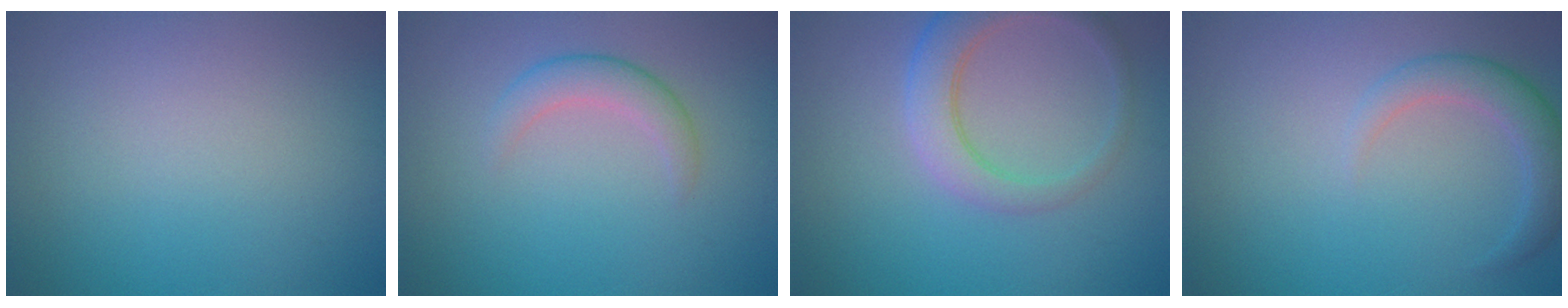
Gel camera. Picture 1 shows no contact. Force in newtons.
{"total": 2.3, "press": 2.3, "slide": 0.1}
{"total": 4.0, "press": 4.0, "slide": 0.2}
{"total": 2.7, "press": 2.7, "slide": 0.1}